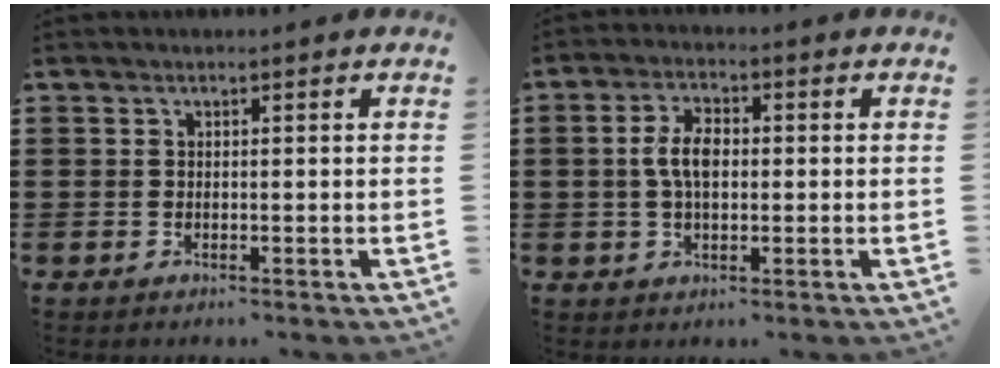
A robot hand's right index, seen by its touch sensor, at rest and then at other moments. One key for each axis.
{"total": 5.4, "fx": 0.1, "fy": 2.7, "fz": 4.6, "tx": -0.098, "ty": 0.008, "tz": -0.002}